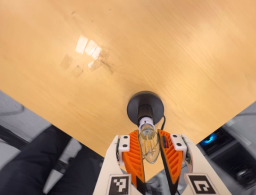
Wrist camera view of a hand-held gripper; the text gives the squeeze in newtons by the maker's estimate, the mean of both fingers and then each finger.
{"total": 12.3, "left": 12.1, "right": 12.6}